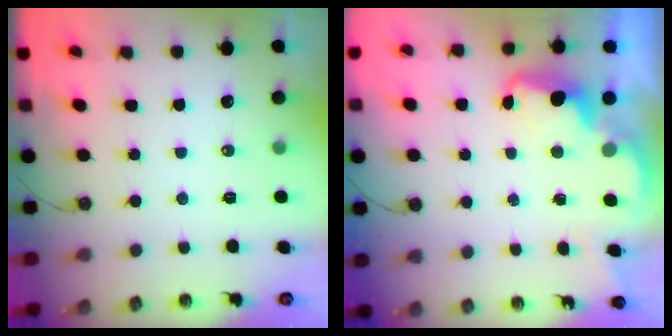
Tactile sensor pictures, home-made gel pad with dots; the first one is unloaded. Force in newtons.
{"total": 2.7, "press": 2.6, "slide": 0.7}